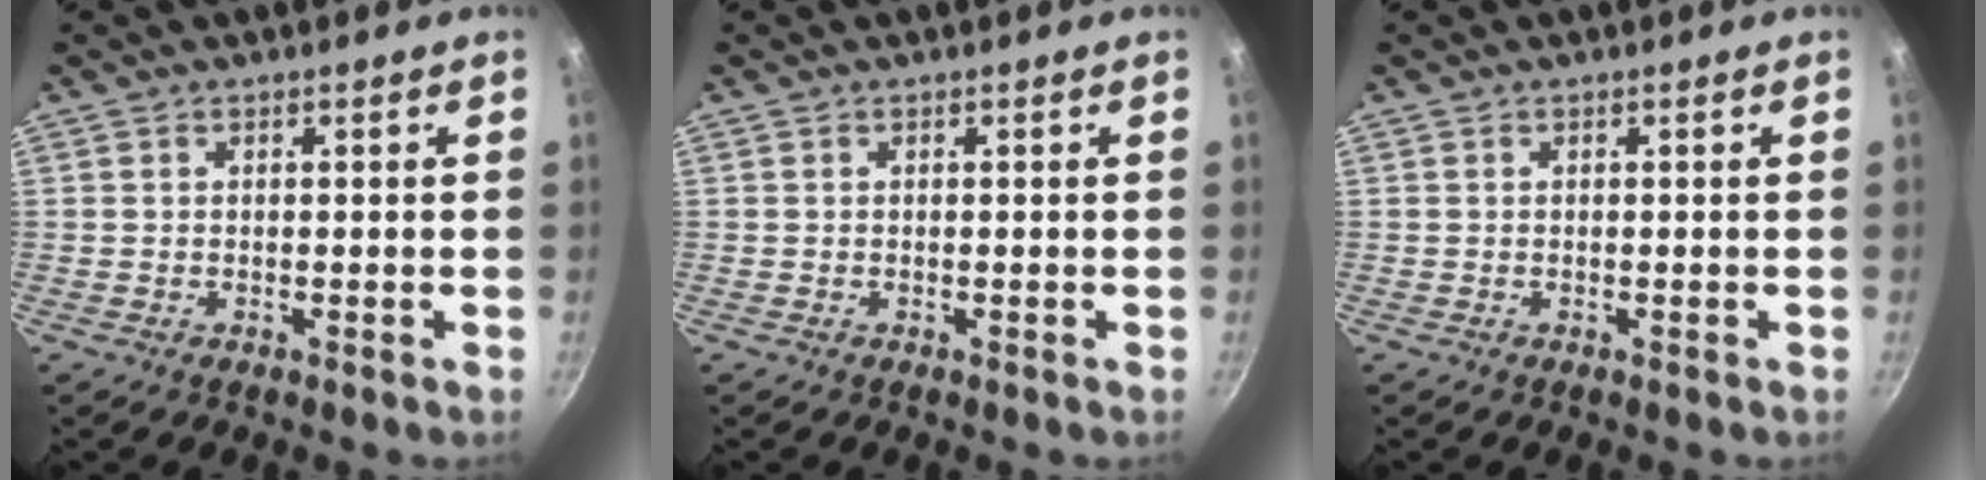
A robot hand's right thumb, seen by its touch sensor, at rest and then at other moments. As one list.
[{"total": 0.0}, {"total": 0.0}]